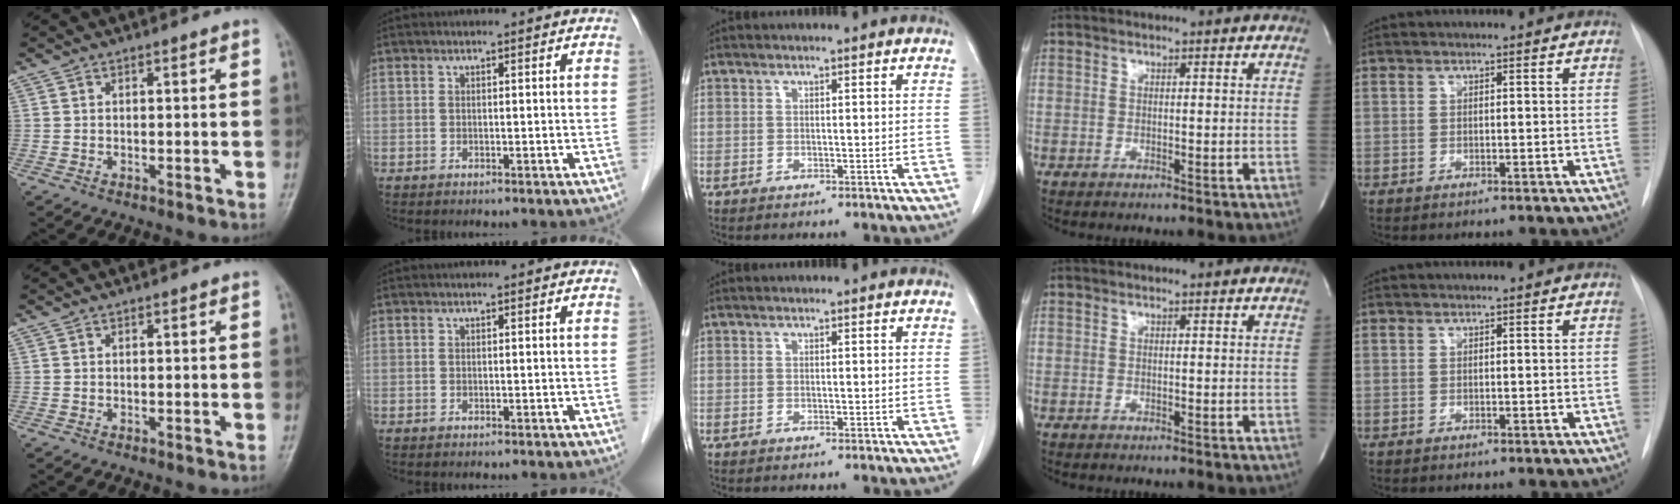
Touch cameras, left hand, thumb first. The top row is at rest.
{}